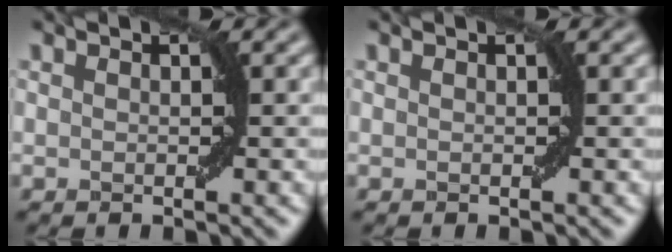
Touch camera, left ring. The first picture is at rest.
{"total": 0.0}